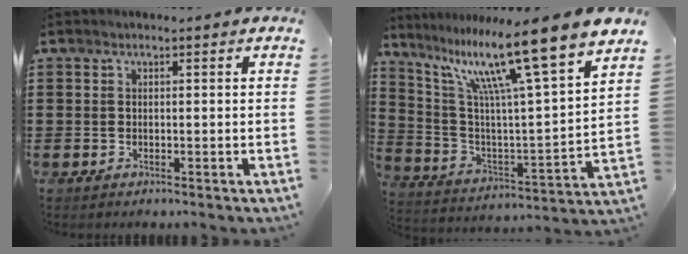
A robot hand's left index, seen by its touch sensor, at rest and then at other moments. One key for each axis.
{"total": 14.9, "fx": 11.2, "fy": 0.0, "fz": 9.8, "tx": -0.206, "ty": -0.078, "tz": 0.176}